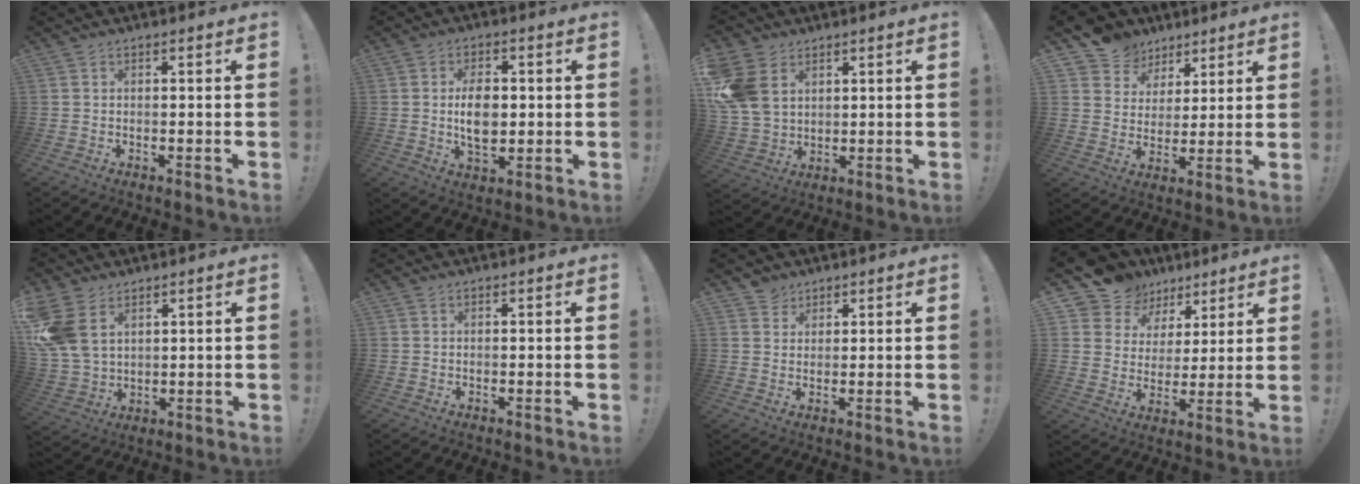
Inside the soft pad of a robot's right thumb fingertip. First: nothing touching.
{"total": 9.0, "force": [0.2, 5.8, 6.9], "torque": [-0.107, -0.006, -0.001]}
{"total": 12.6, "force": [4.4, 9.6, 6.8], "torque": [-0.142, -0.013, 0.091]}
{"total": 8.8, "force": [5.0, 7.1, 1.2], "torque": [-0.032, -0.033, 0.104]}
{"total": 11.2, "force": [4.8, 7.6, 6.6], "torque": [-0.139, -0.012, 0.102]}
{"total": 0.0}
{"total": 3.5, "force": [2.7, 2.3, 0.3], "torque": [-0.006, -0.014, 0.050]}
{"total": 10.3, "force": [6.6, 7.7, 2.0], "torque": [-0.042, -0.052, 0.132]}